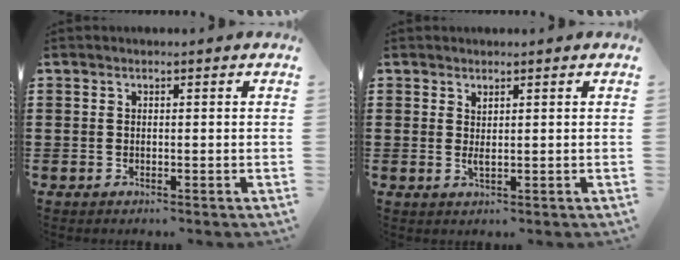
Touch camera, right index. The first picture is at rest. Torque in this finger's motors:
{"motor_torque": [0.02, 0.00, 0.07, 0.04]}